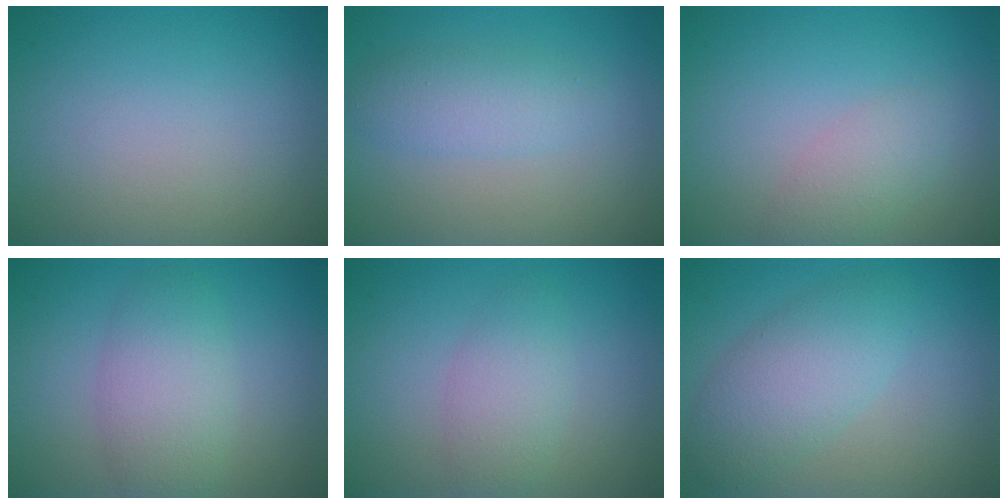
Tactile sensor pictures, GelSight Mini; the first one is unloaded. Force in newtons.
{"total": 2.8, "press": 2.8, "slide": 0.1}
{"total": 2.4, "press": 2.4, "slide": 0.2}
{"total": 4.5, "press": 4.5, "slide": 0.3}
{"total": 2.8, "press": 2.8, "slide": 0.1}
{"total": 4.5, "press": 4.5, "slide": 0.0}